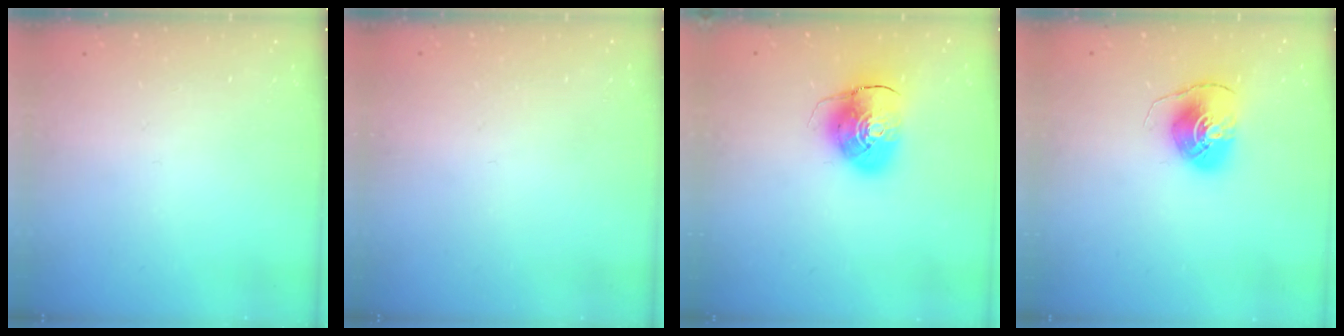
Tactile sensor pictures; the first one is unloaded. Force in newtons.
{"total": 0.9, "press": 0.9, "slide": 0.1}
{"total": 10.8, "press": 10.6, "slide": 1.8}
{"total": 7.6, "press": 7.6, "slide": 0.3}